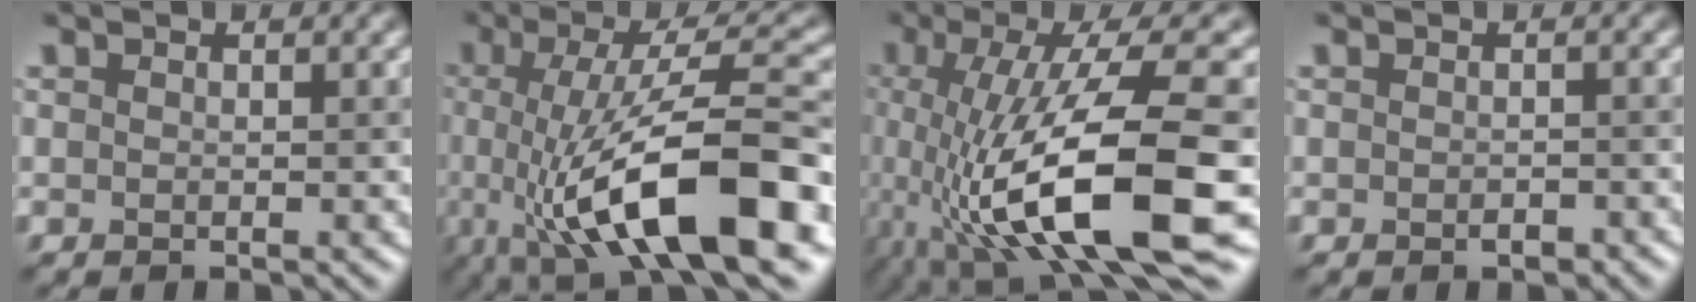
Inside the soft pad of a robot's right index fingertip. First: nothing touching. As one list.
[{"total": 12.7, "force": [-3.6, 3.8, 11.6], "torque": [-0.176, 0.012, -0.059]}, {"total": 14.1, "force": [-4.4, 3.6, 12.9], "torque": [-0.238, 0.009, -0.062]}, {"total": 0.6, "force": [-0.6, 0.0, 0.3], "torque": [-0.006, 0.007, -0.004]}]